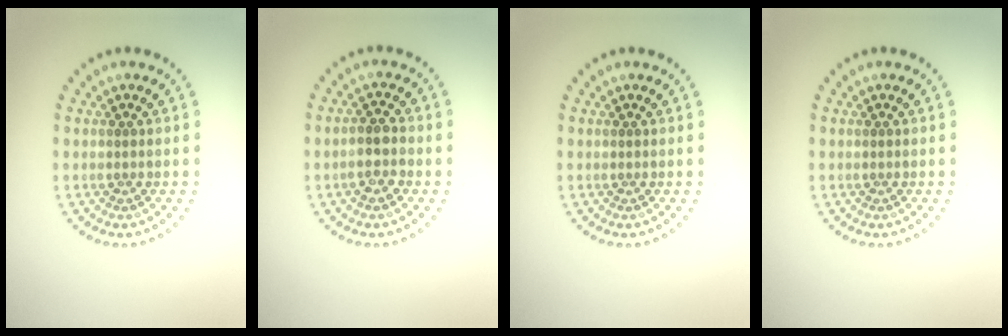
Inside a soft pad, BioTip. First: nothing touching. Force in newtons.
{"total": 2.2, "press": 2.1, "slide": 0.7}
{"total": 0.0}
{"total": 0.0}